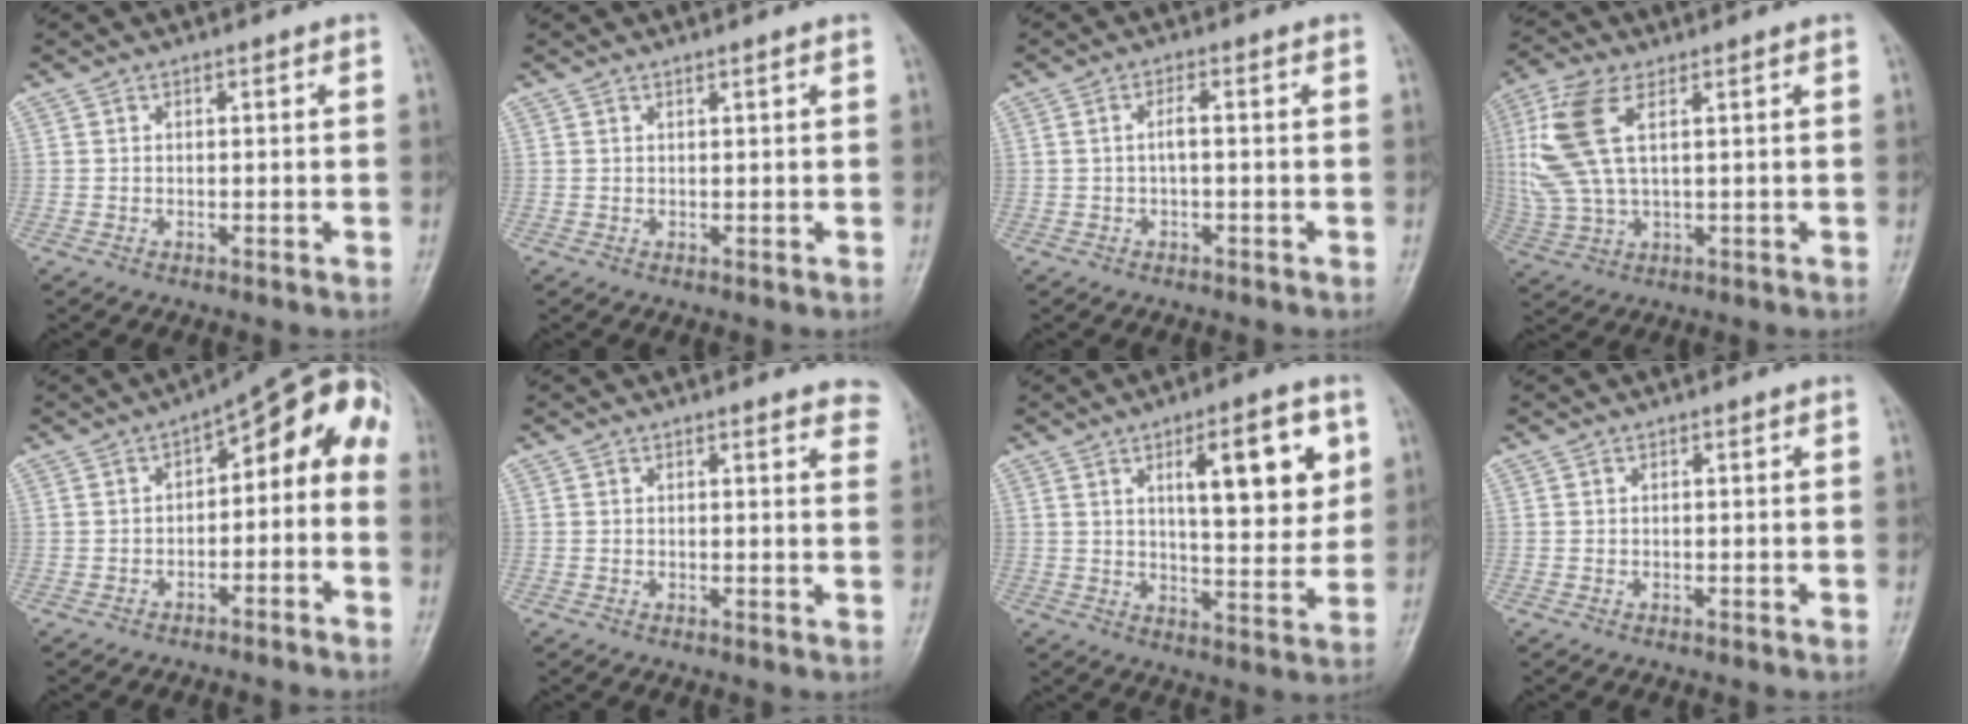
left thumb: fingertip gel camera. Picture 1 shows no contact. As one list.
[{"total": 0.7, "force": [0.5, -0.1, 0.5], "torque": [-0.014, -0.004, 0.012]}, {"total": 1.7, "force": [-0.3, 0.3, 1.7], "torque": [-0.033, 0.012, -0.004]}, {"total": 11.9, "force": [3.3, 5.4, 10.1], "torque": [-0.247, 0.009, 0.073]}, {"total": 10.9, "force": [-2.4, 6.1, 8.6], "torque": [-0.075, 0.073, -0.041]}, {"total": 5.6, "force": [4.7, 1.7, 2.6], "torque": [-0.004, -0.016, 0.034]}, {"total": 17.2, "force": [5.7, 5.7, 15.2], "torque": [-0.188, -0.018, 0.083]}, {"total": 0.0}]